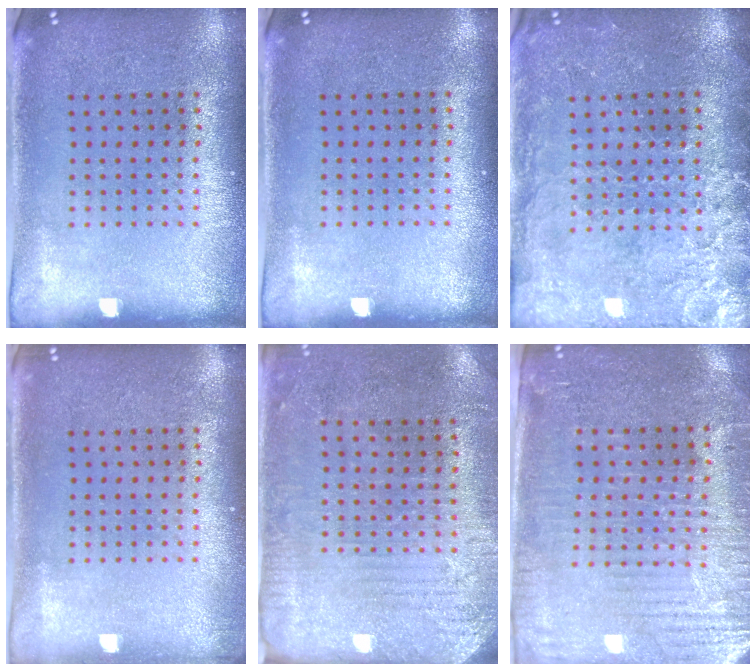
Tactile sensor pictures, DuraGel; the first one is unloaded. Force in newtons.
{"total": 0.0}
{"total": 3.2, "press": 3.1, "slide": 0.7}
{"total": 0.8, "press": 0.7, "slide": 0.4}
{"total": 2.8, "press": 2.6, "slide": 1.2}
{"total": 3.7, "press": 3.4, "slide": 1.5}